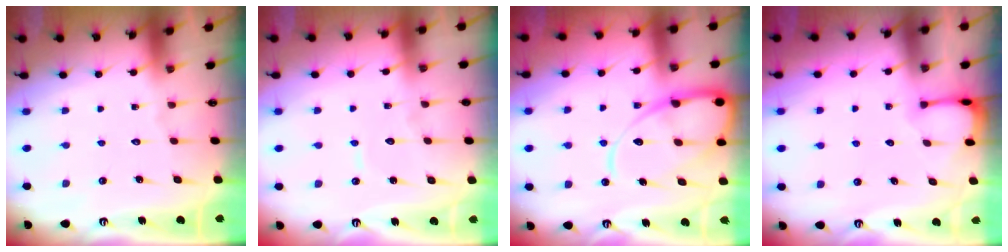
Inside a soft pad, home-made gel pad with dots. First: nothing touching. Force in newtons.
{"total": 5.3, "press": 5.2, "slide": 0.5}
{"total": 13.2, "press": 13.2, "slide": 1.2}
{"total": 1.8, "press": 1.8, "slide": 0.2}